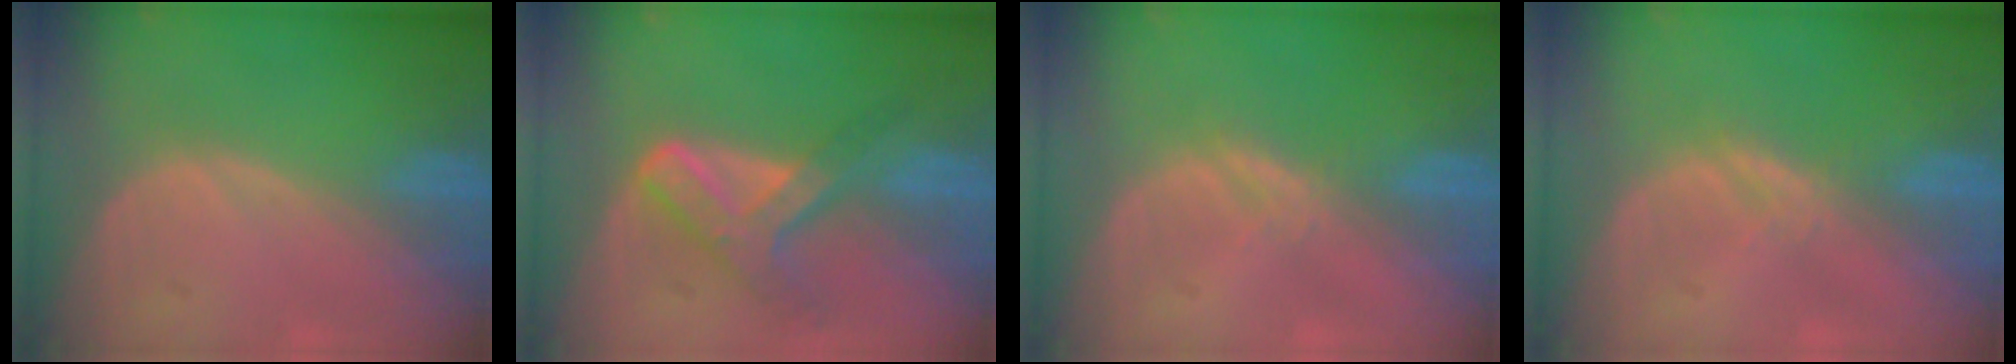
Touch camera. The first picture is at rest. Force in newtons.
{"total": 7.2, "press": 6.2, "slide": 3.8}
{"total": 1.3, "press": 1.3, "slide": 0.1}
{"total": 1.3, "press": 1.3, "slide": 0.1}